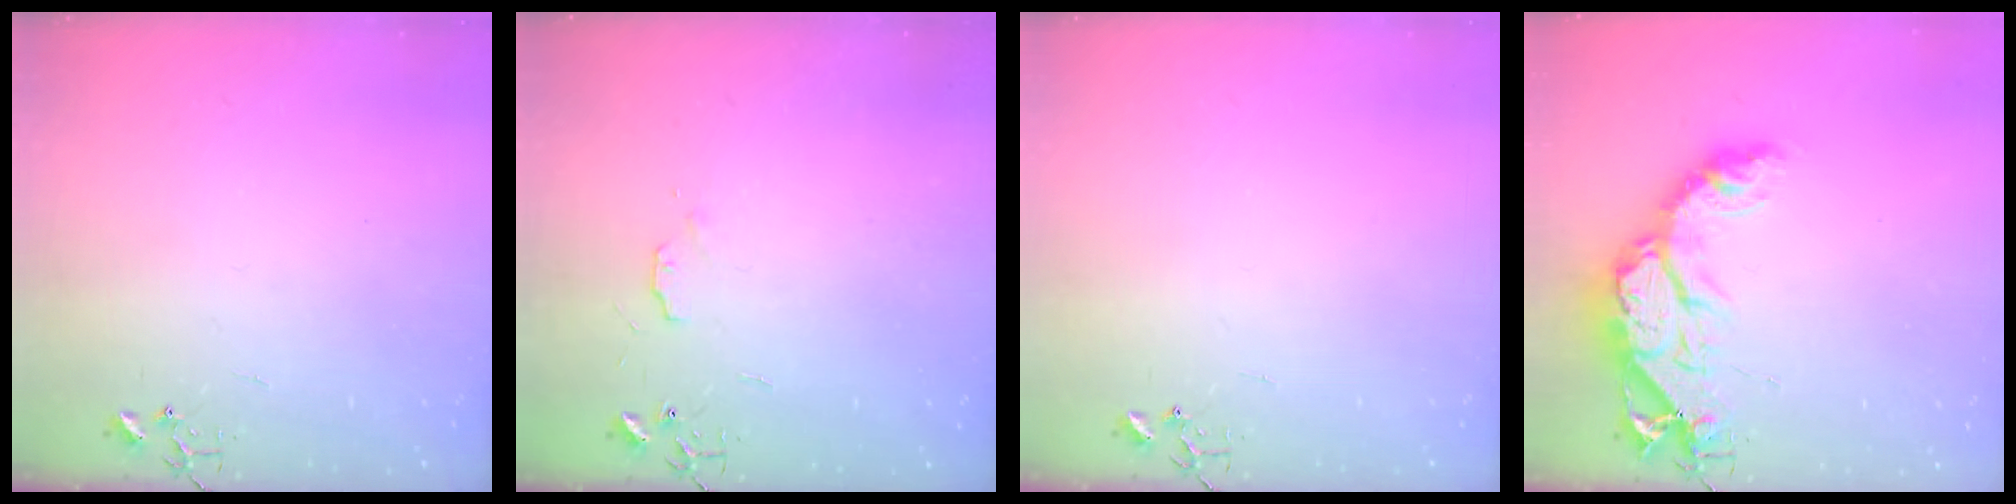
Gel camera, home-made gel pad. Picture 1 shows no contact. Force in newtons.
{"total": 4.7, "press": 4.6, "slide": 0.7}
{"total": 0.0}
{"total": 16.7, "press": 16.6, "slide": 1.3}